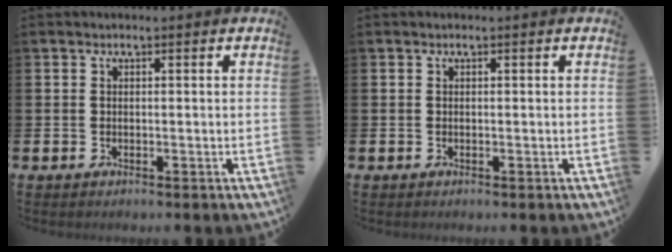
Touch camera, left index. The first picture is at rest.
{"total": 0.0}